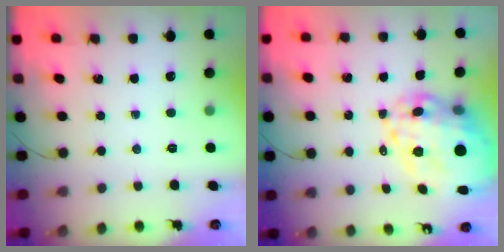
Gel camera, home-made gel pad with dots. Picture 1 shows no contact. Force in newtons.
{"total": 24.9, "press": 24.2, "slide": 6.1}